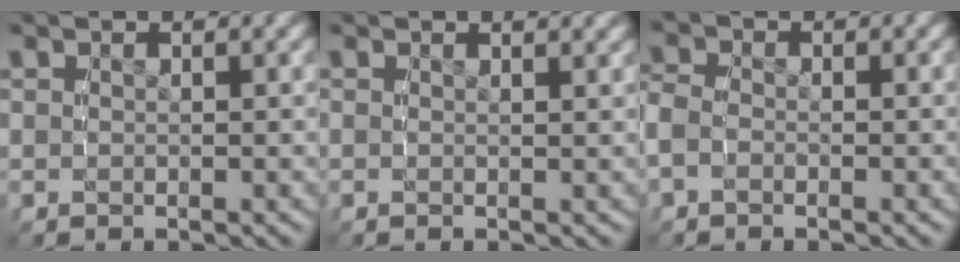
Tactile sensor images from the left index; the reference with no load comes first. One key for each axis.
{"total": 0.9, "fx": 0.9, "fy": -0.3, "fz": 0.2, "tx": 0.005, "ty": 0.002, "tz": 0.011}
{"total": 2.7, "fx": -1.3, "fy": 2.2, "fz": 0.9, "tx": -0.044, "ty": -0.011, "tz": -0.027}